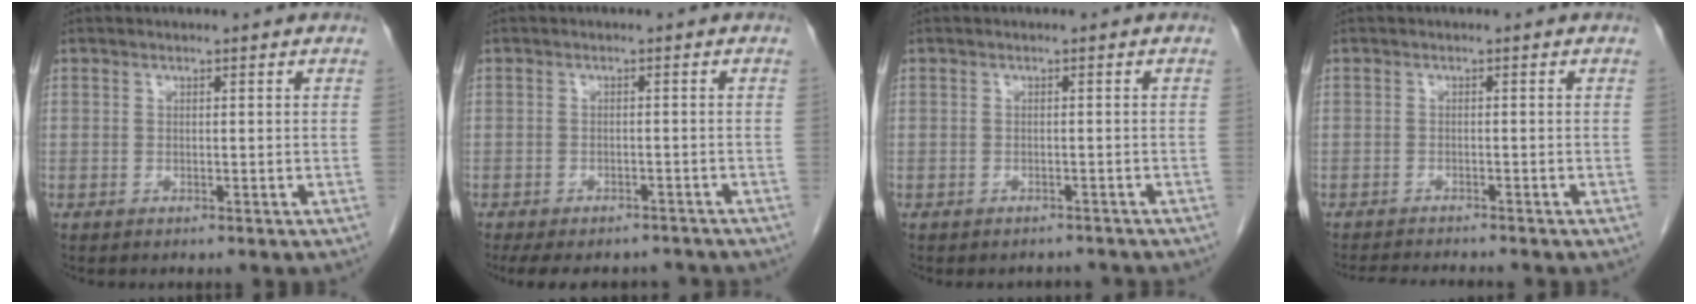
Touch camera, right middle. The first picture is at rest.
{"total": 10.4, "force": [-9.0, 3.9, 3.4], "torque": [-0.060, 0.003, -0.113]}
{"total": 2.2, "force": [-2.0, 0.9, -0.1], "torque": [0.002, 0.000, -0.027]}
{"total": 5.0, "force": [-4.8, 0.0, 1.5], "torque": [-0.021, -0.014, -0.075]}